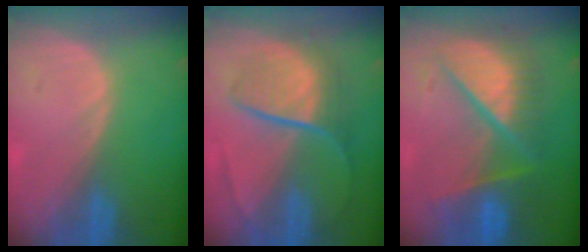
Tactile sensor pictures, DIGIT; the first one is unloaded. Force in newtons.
{"total": 8.9, "press": 7.6, "slide": 4.5}
{"total": 10.6, "press": 10.5, "slide": 1.4}